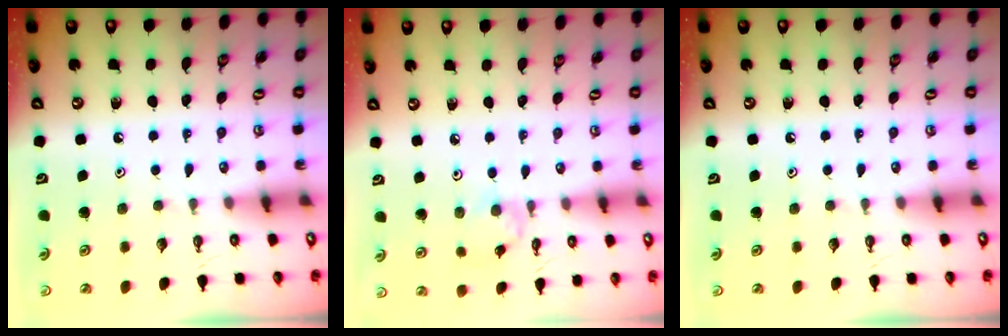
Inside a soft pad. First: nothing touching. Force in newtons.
{"total": 1.1, "press": 1.1, "slide": 0.3}
{"total": 0.0}